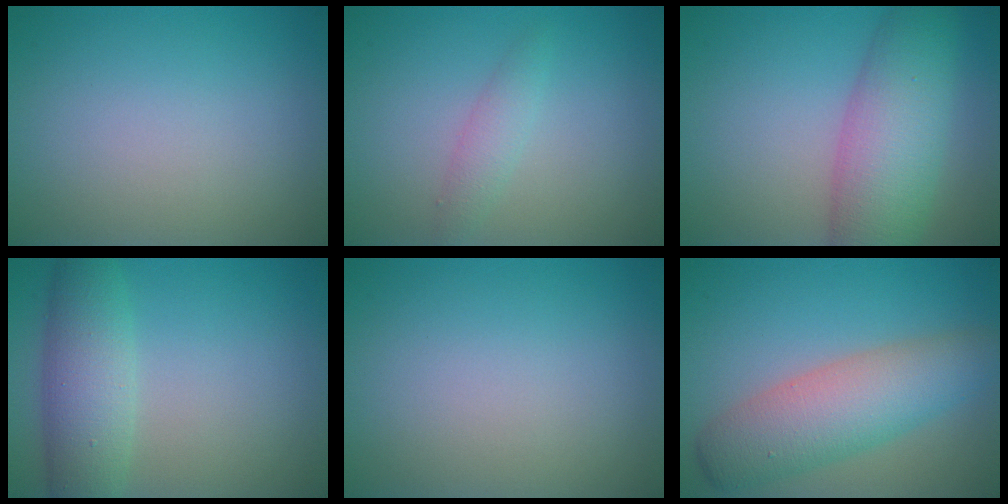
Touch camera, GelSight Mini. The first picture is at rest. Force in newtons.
{"total": 1.6, "press": 1.6, "slide": 0.0}
{"total": 7.7, "press": 7.7, "slide": 0.1}
{"total": 5.2, "press": 5.2, "slide": 0.1}
{"total": 0.0}
{"total": 6.4, "press": 6.3, "slide": 0.5}